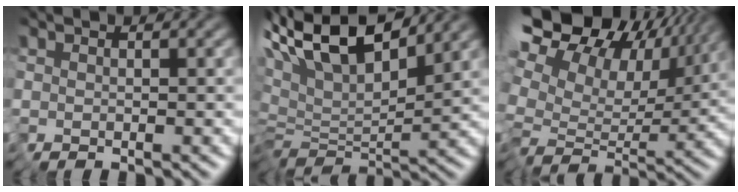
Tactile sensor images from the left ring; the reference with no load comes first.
{"total": 10.4, "force": [6.0, 2.9, 7.9], "torque": [-0.169, 0.024, 0.105]}
{"total": 14.7, "force": [7.1, 8.6, 9.5], "torque": [-0.209, 0.045, 0.132]}